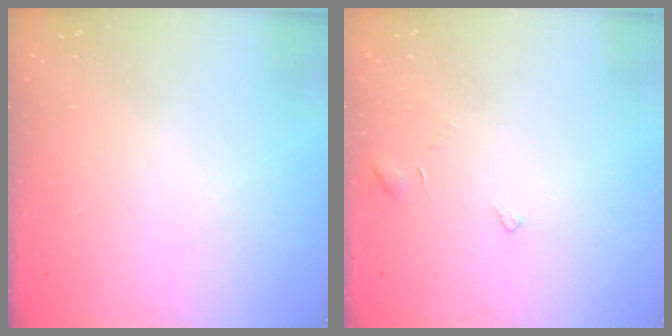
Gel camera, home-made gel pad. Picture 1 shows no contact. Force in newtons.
{"total": 3.6, "press": 3.6, "slide": 0.3}